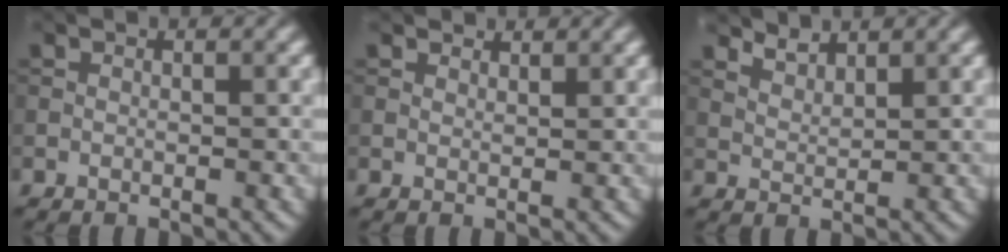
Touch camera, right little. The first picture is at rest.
{"total": 1.7, "force": [1.6, 0.6, 0.3], "torque": [-0.009, 0.001, 0.023]}
{"total": 2.0, "force": [1.9, 0.4, 0.5], "torque": [-0.014, -0.001, 0.039]}